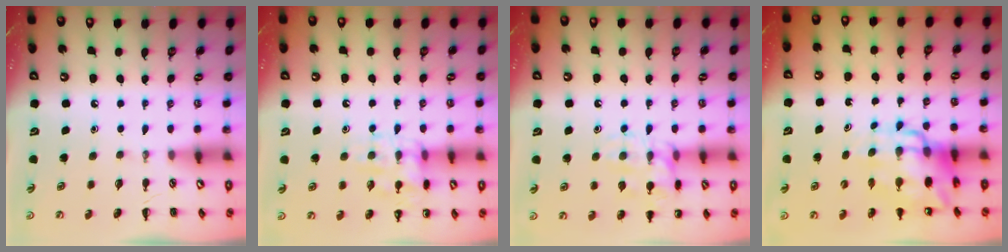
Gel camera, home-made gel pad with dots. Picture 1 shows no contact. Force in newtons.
{"total": 12.6, "press": 12.6, "slide": 0.9}
{"total": 13.7, "press": 13.7, "slide": 0.8}
{"total": 12.0, "press": 11.5, "slide": 3.6}